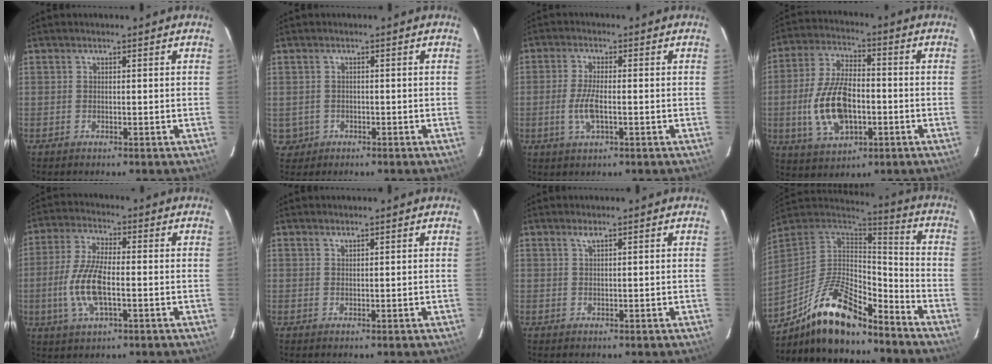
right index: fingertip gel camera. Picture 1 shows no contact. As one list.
[{"total": 3.1, "force": [-0.6, 3.0, 0.4], "torque": [-0.013, 0.005, -0.001]}, {"total": 5.2, "force": [-1.3, 1.6, 4.8], "torque": [-0.101, -0.006, -0.026]}, {"total": 14.4, "force": [-3.0, 7.8, 11.7], "torque": [-0.243, 0.003, -0.044]}, {"total": 10.3, "force": [-2.2, 3.7, 9.3], "torque": [-0.201, -0.002, -0.044]}, {"total": 0.6, "force": [0.6, 0.1, 0.1], "torque": [-0.001, 0.001, 0.012]}, {"total": 0.8, "force": [0.6, -0.1, 0.5], "torque": [-0.008, 0.001, 0.010]}, {"total": 18.0, "force": [-13.0, 5.9, 11.0], "torque": [-0.229, 0.003, -0.239]}]